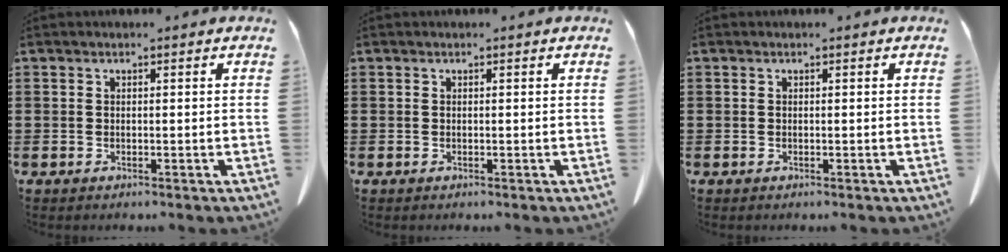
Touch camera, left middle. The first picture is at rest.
{"total": 0.0}
{"total": 0.0}